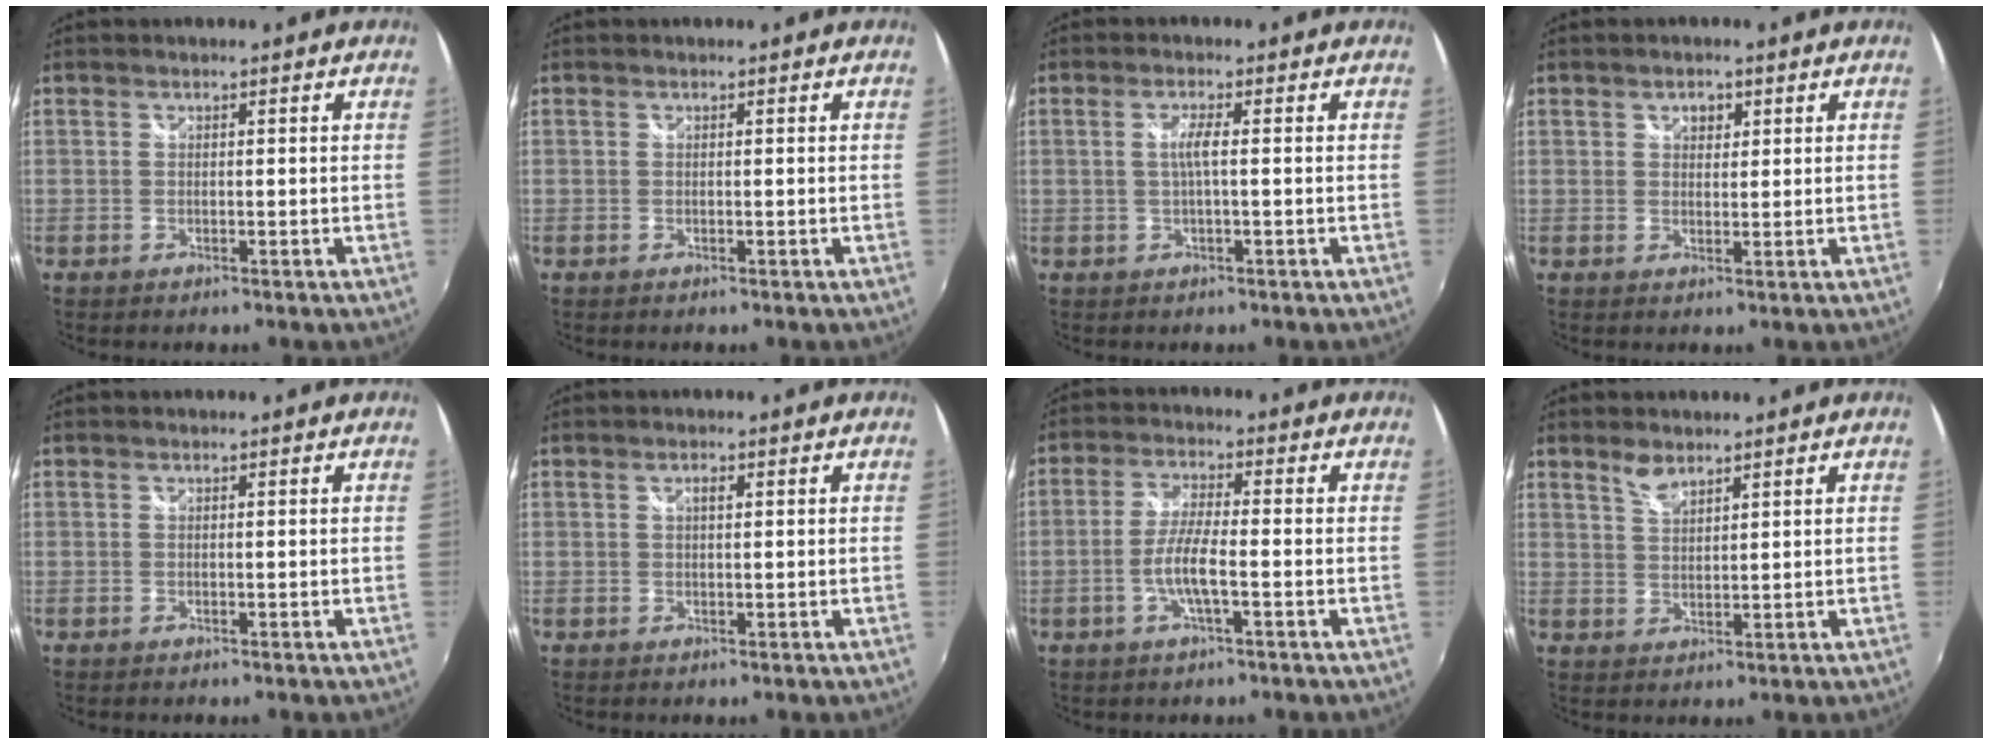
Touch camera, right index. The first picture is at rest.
{"total": 0.0}
{"total": 2.4, "force": [-0.1, -0.1, 2.4], "torque": [-0.047, 0.000, -0.003]}
{"total": 2.2, "force": [1.0, 1.7, 1.0], "torque": [-0.010, 0.006, 0.016]}
{"total": 0.0}
{"total": 1.2, "force": [0.5, 0.5, 1.0], "torque": [-0.017, 0.003, 0.007]}
{"total": 5.9, "force": [-2.1, 0.6, 5.4], "torque": [-0.114, -0.003, -0.040]}
{"total": 3.3, "force": [2.6, 1.1, 1.7], "torque": [-0.028, 0.001, 0.049]}